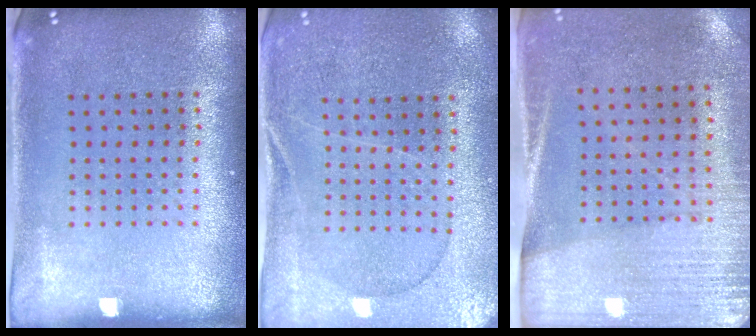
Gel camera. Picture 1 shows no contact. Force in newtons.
{"total": 0.5, "press": 0.4, "slide": 0.4}
{"total": 2.8, "press": 2.5, "slide": 1.3}